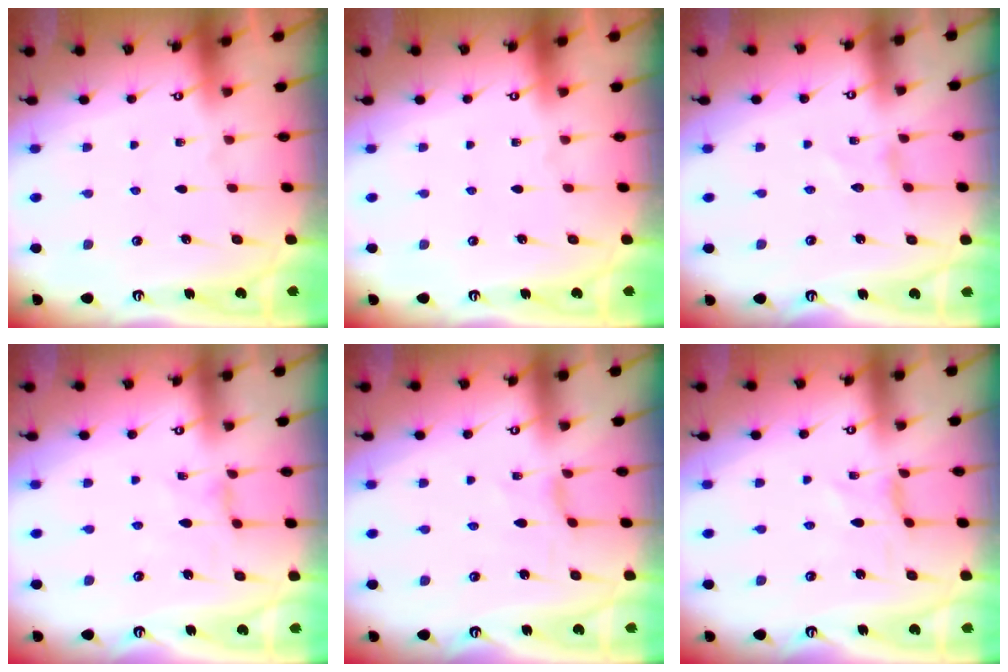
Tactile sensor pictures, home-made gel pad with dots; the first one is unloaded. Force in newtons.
{"total": 0.0}
{"total": 0.0}
{"total": 1.6, "press": 1.5, "slide": 0.3}
{"total": 2.0, "press": 2.0, "slide": 0.4}
{"total": 0.0}